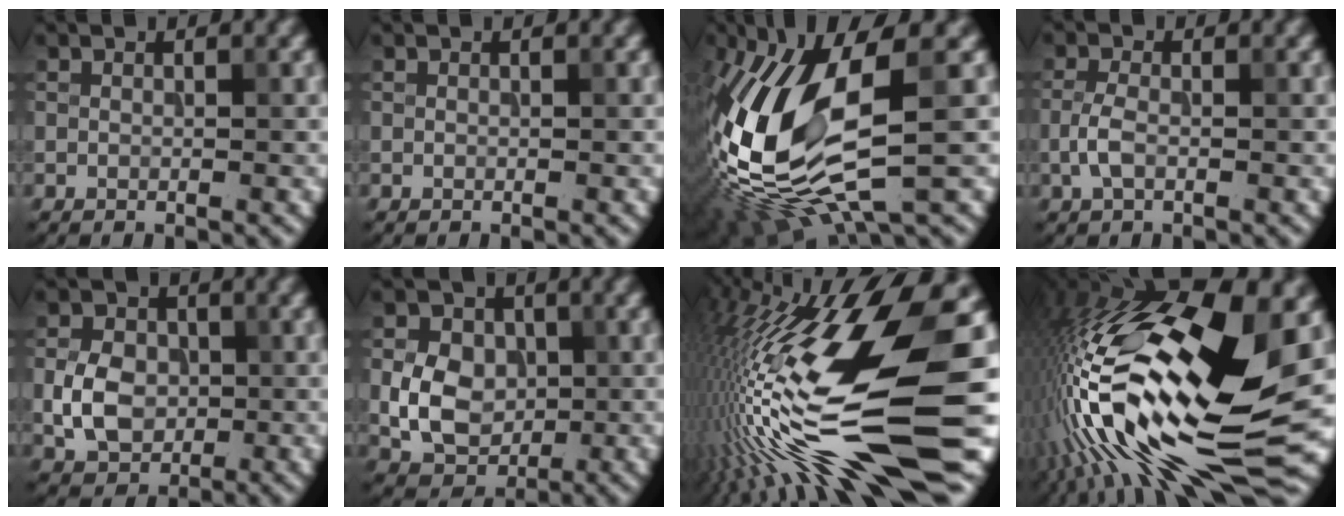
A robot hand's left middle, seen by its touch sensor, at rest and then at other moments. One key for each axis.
{"total": 0.0}
{"total": 13.4, "fx": -1.5, "fy": 5.2, "fz": 12.3, "tx": -0.264, "ty": -0.015, "tz": -0.026}
{"total": 2.1, "fx": -0.6, "fy": 0.9, "fz": 1.7, "tx": -0.040, "ty": 0.002, "tz": -0.019}
{"total": 4.6, "fx": -0.6, "fy": 3.6, "fz": 2.9, "tx": -0.056, "ty": 0.001, "tz": -0.013}
{"total": 5.9, "fx": -0.2, "fy": 4.6, "fz": 3.6, "tx": -0.066, "ty": 0.000, "tz": -0.008}
{"total": 17.6, "fx": -3.5, "fy": 3.9, "fz": 16.8, "tx": -0.308, "ty": 0.014, "tz": -0.062}
{"total": 19.5, "fx": -2.0, "fy": 6.0, "fz": 18.5, "tx": -0.342, "ty": 0.016, "tz": -0.048}